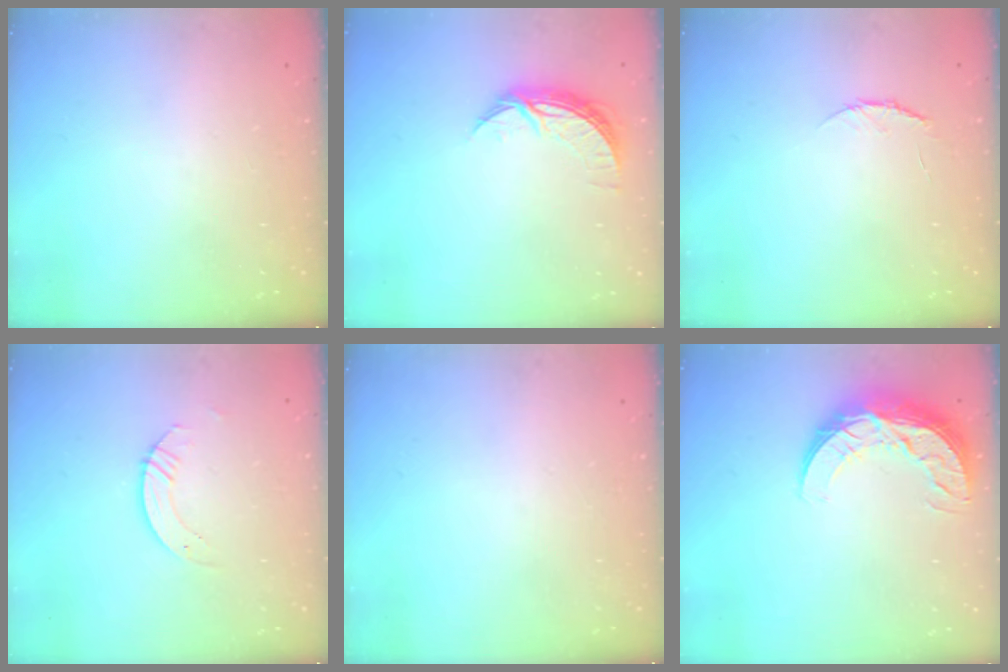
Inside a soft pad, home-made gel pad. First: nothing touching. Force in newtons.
{"total": 7.6, "press": 7.6, "slide": 0.1}
{"total": 3.7, "press": 3.6, "slide": 0.4}
{"total": 3.8, "press": 3.8, "slide": 0.4}
{"total": 0.0}
{"total": 12.6, "press": 12.6, "slide": 0.8}